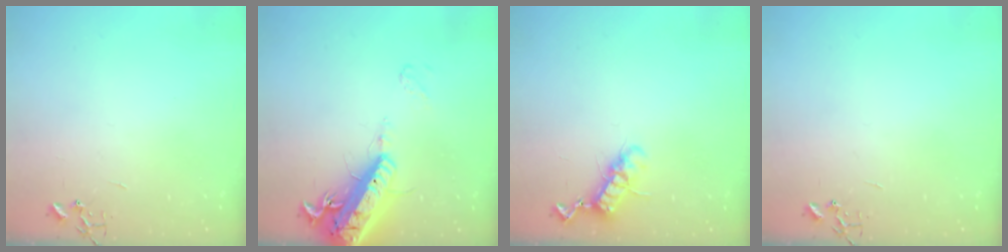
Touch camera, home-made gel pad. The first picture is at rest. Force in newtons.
{"total": 18.9, "press": 18.5, "slide": 3.7}
{"total": 11.1, "press": 11.1, "slide": 0.3}
{"total": 0.0}